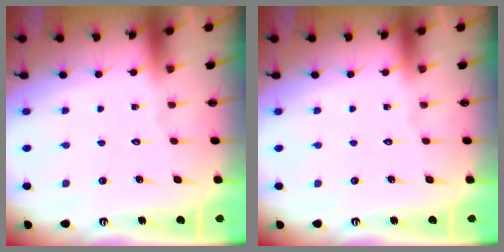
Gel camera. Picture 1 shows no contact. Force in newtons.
{"total": 0.0}